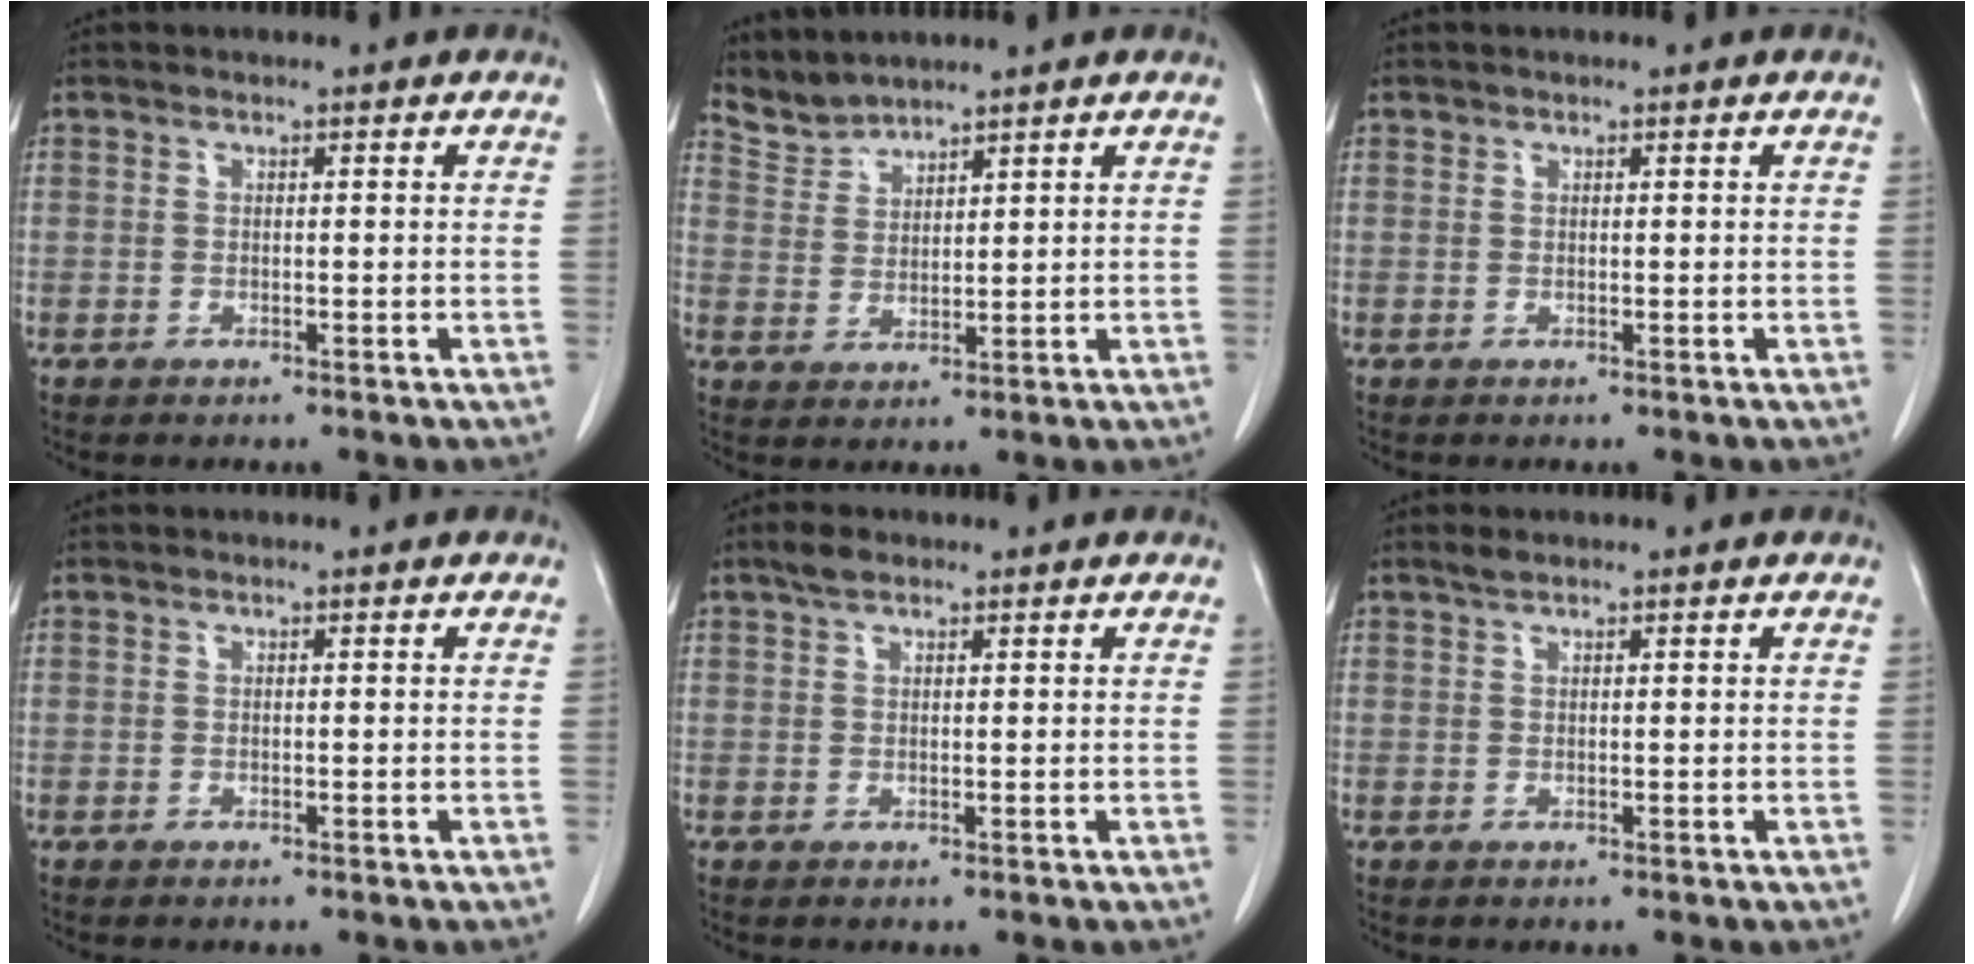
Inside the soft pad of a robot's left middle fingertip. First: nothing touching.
{"total": 3.9, "force": [3.8, 0.1, -0.6], "torque": [0.005, 0.003, 0.086]}
{"total": 0.0}
{"total": 0.0}
{"total": 2.1, "force": [1.6, 0.8, 1.1], "torque": [-0.027, 0.009, 0.028]}
{"total": 1.0, "force": [0.8, 0.1, 0.5], "torque": [-0.017, 0.004, 0.019]}